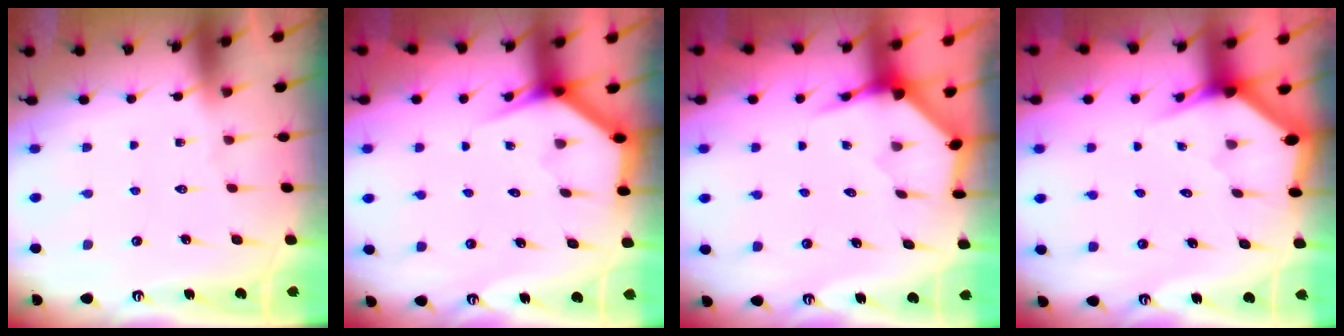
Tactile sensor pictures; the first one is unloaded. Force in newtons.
{"total": 3.6, "press": 3.6, "slide": 0.3}
{"total": 3.9, "press": 3.9, "slide": 0.5}
{"total": 2.9, "press": 2.9, "slide": 0.2}